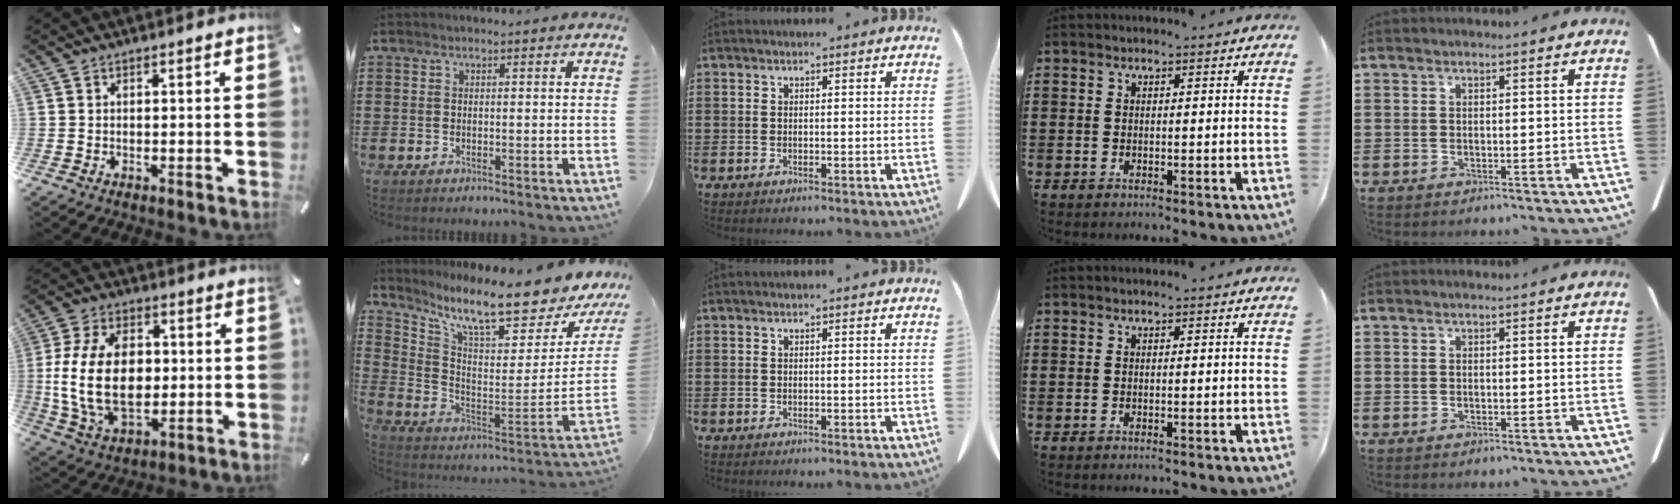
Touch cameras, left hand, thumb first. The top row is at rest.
{"thumb": {"total": 18.7, "force": [0.2, 12.8, 13.7], "torque": [-0.290, 0.000, 0.003]}, "index": {"total": 11.4, "force": [8.4, 1.0, 7.6], "torque": [-0.153, -0.070, 0.133]}}